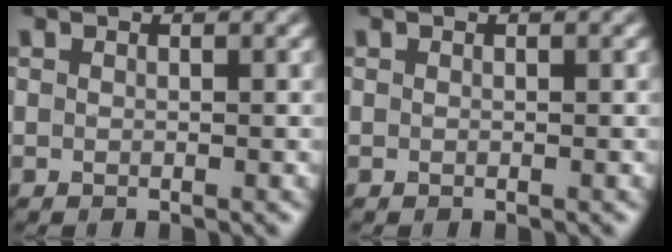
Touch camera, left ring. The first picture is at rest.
{"total": 0.0}